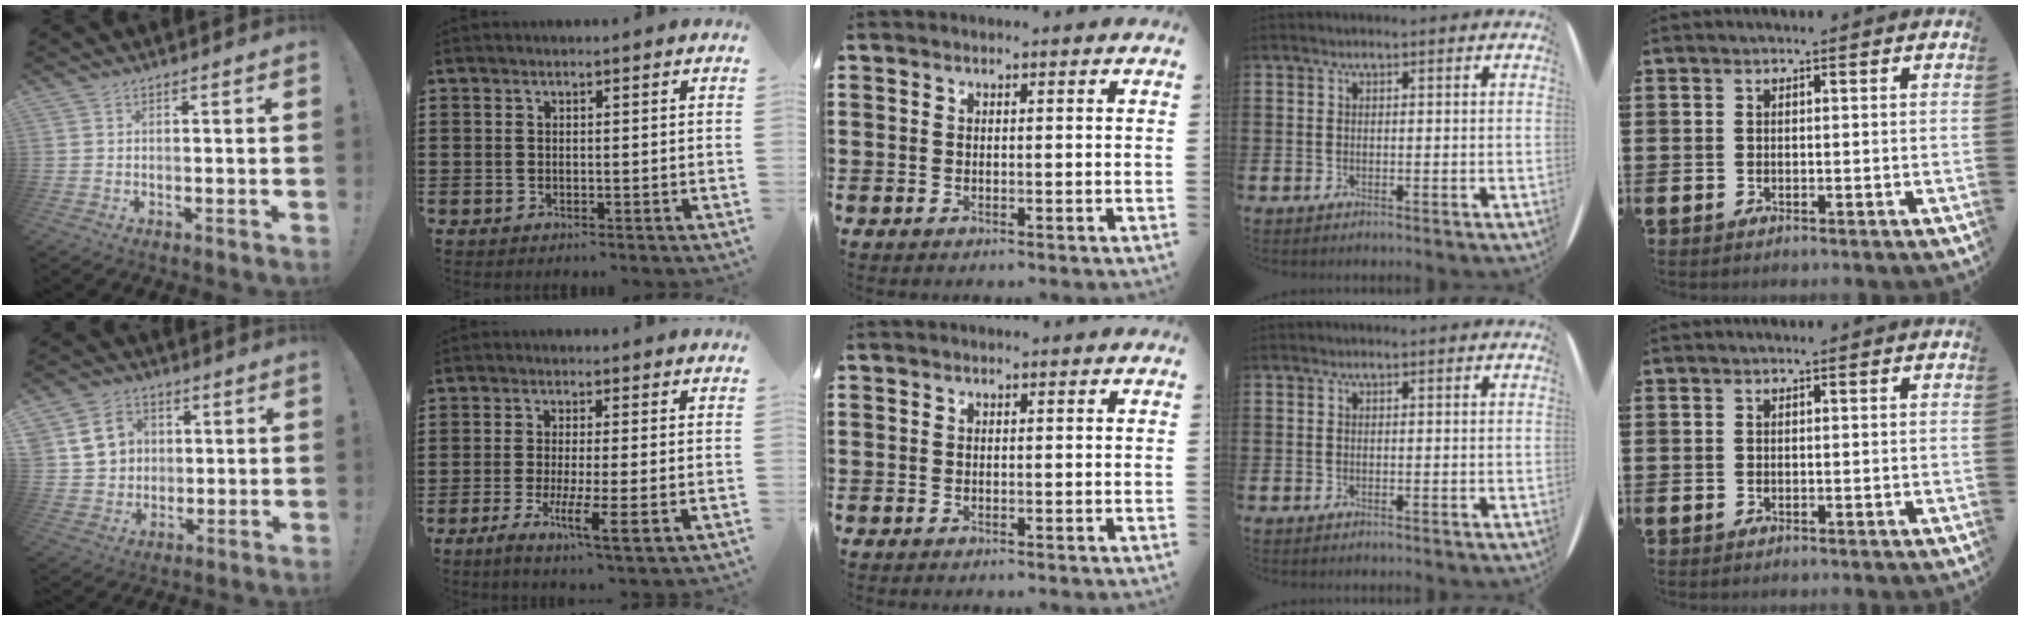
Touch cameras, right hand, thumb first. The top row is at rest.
{"thumb": {"total": 11.8, "force": [4.1, 10.1, 4.6], "torque": [-0.065, -0.004, 0.090]}, "index": {"total": 5.9, "force": [-2.2, 0.6, 5.4], "torque": [-0.103, -0.015, -0.040]}}